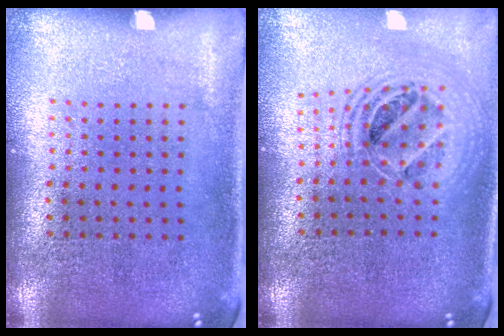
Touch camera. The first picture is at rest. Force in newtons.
{"total": 1.9, "press": 1.6, "slide": 1.1}